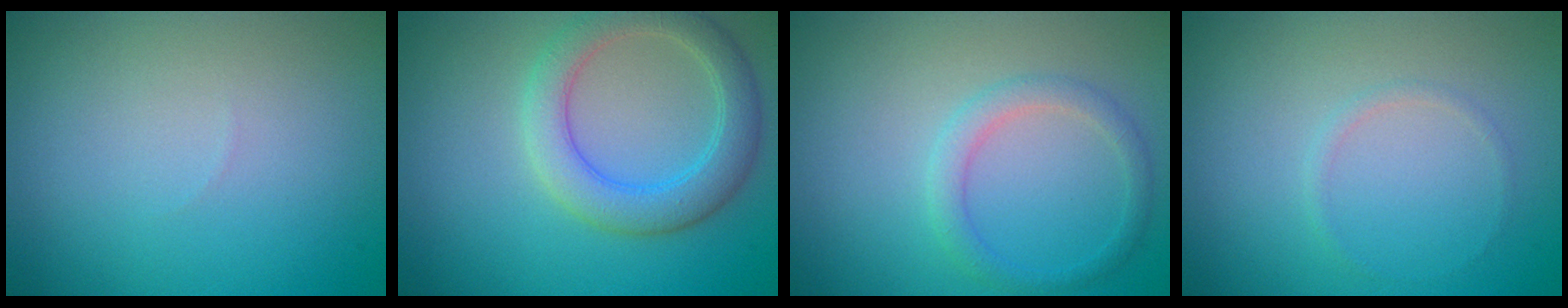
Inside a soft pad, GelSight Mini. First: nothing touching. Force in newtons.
{"total": 4.4, "press": 4.4, "slide": 0.3}
{"total": 2.0, "press": 2.0, "slide": 0.1}
{"total": 0.7, "press": 0.7, "slide": 0.1}